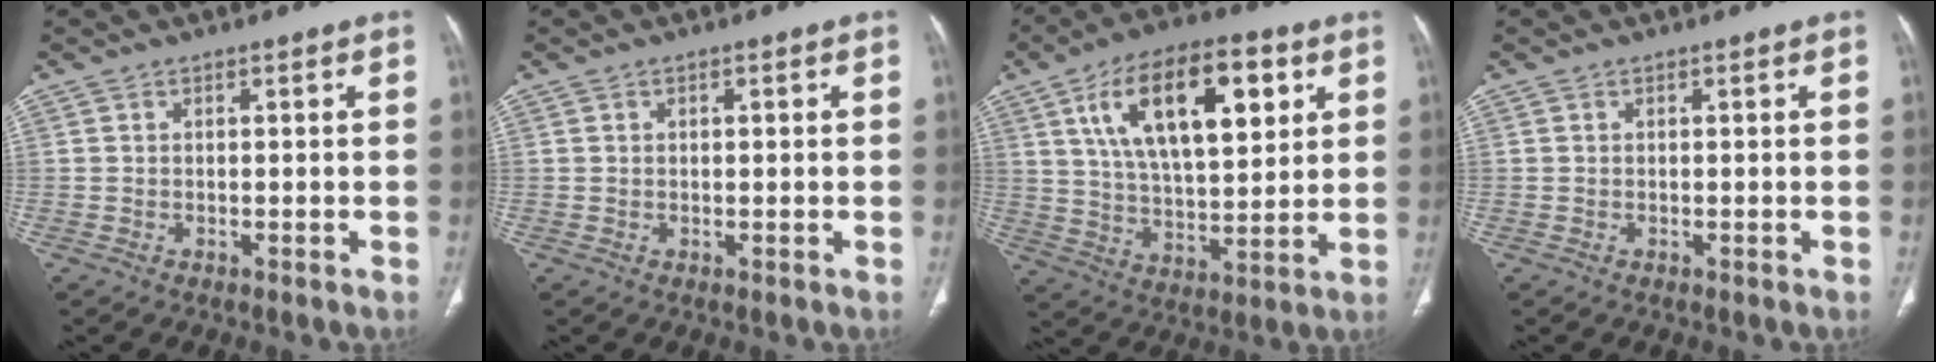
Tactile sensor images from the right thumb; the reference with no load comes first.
{"total": 1.2, "force": [0.4, 0.5, 1.0], "torque": [-0.022, 0.005, 0.007]}
{"total": 21.5, "force": [8.3, 9.8, 17.3], "torque": [-0.262, -0.019, 0.139]}
{"total": 0.0}